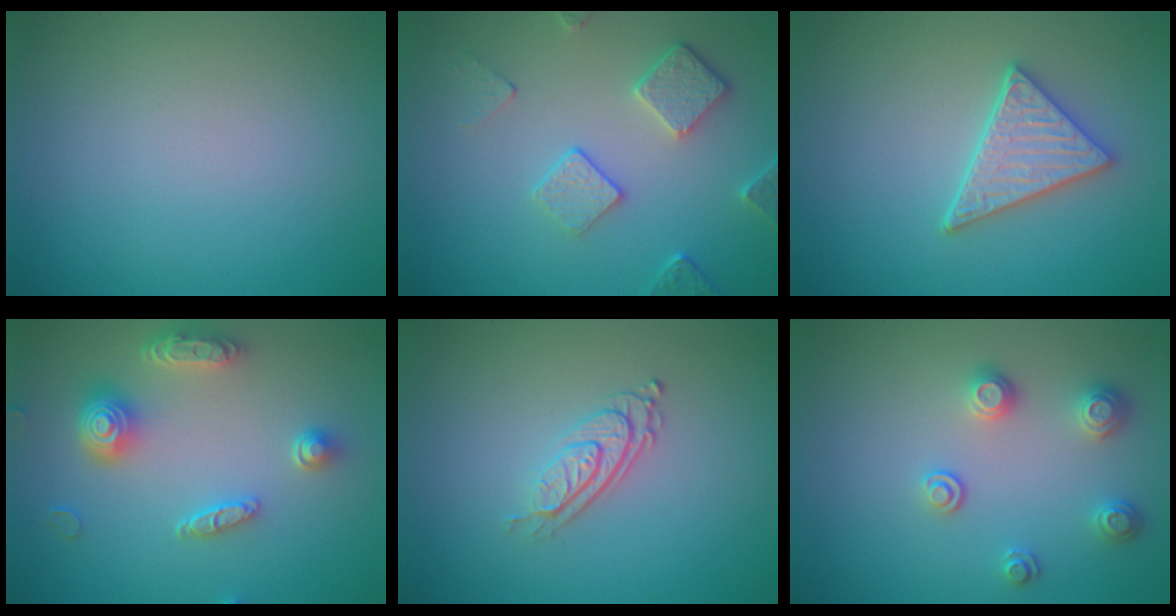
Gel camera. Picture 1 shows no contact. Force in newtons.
{"total": 3.8, "press": 3.1, "slide": 2.1}
{"total": 3.7, "press": 3.3, "slide": 1.7}
{"total": 4.8, "press": 3.9, "slide": 2.7}
{"total": 2.9, "press": 1.9, "slide": 2.2}
{"total": 2.3, "press": 2.3, "slide": 0.6}